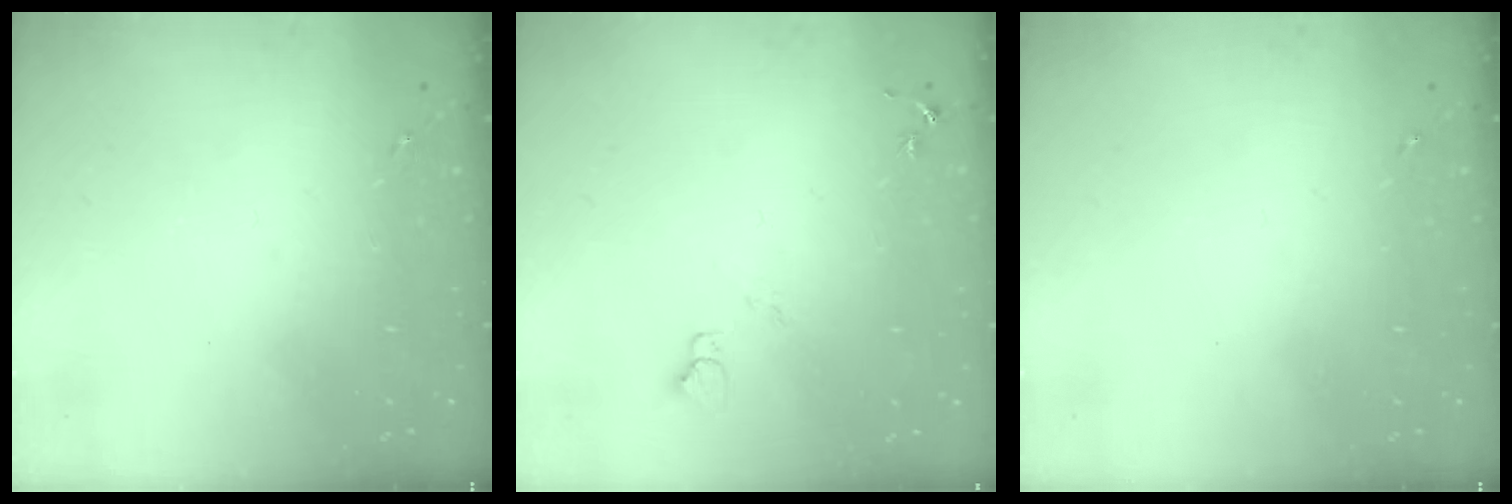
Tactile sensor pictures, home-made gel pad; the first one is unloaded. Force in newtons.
{"total": 4.5, "press": 4.5, "slide": 0.4}
{"total": 0.0}